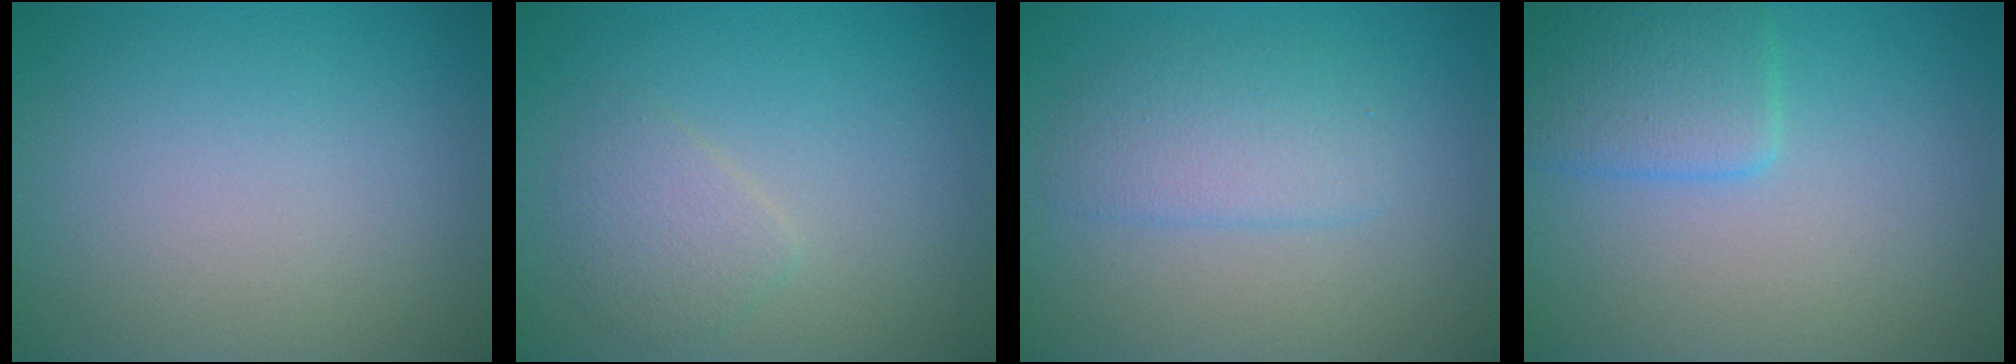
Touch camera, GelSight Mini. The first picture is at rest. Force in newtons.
{"total": 2.0, "press": 2.0, "slide": 0.0}
{"total": 2.9, "press": 2.9, "slide": 0.0}
{"total": 3.3, "press": 3.3, "slide": 0.1}